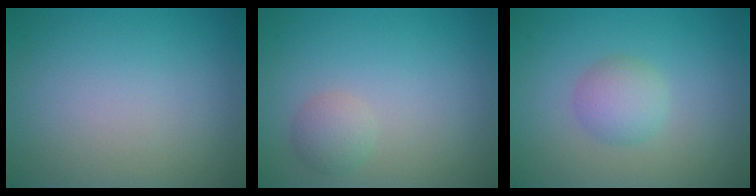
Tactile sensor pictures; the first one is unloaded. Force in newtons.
{"total": 1.6, "press": 1.6, "slide": 0.1}
{"total": 2.4, "press": 2.4, "slide": 0.1}